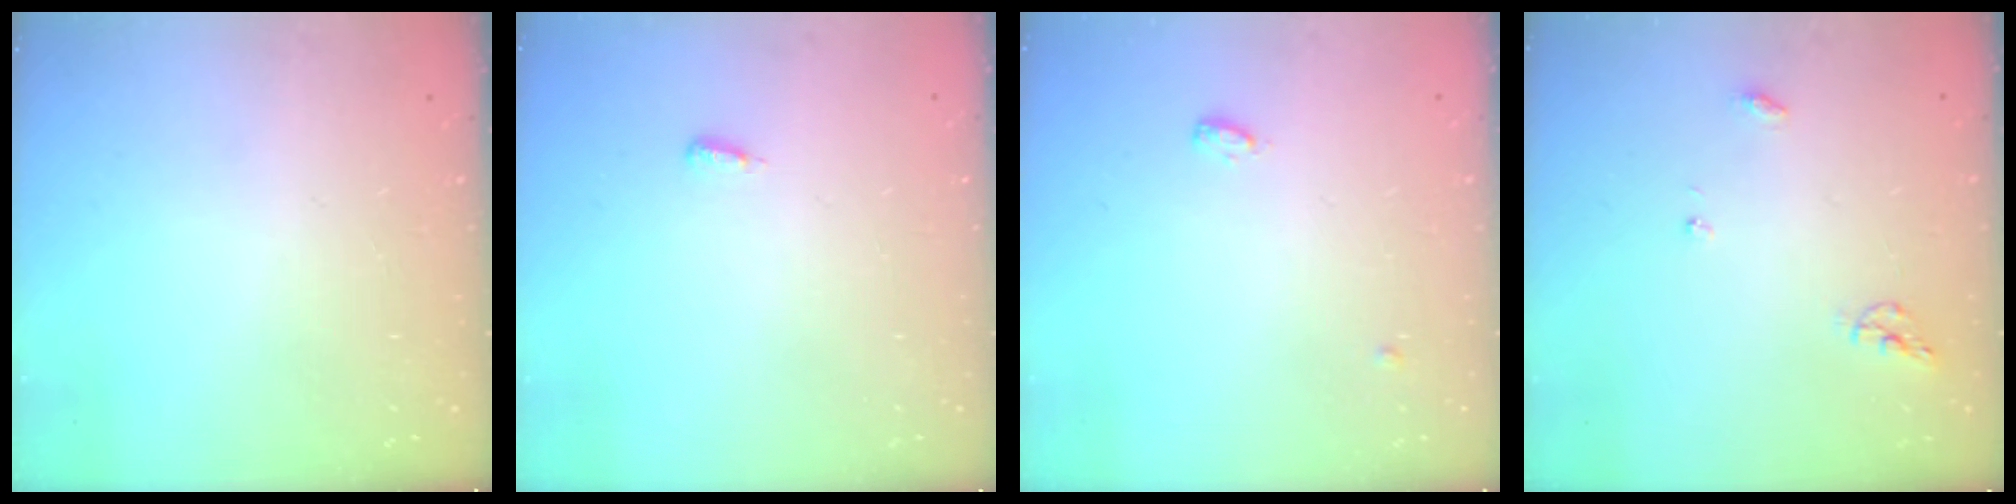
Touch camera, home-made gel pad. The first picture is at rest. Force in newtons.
{"total": 3.6, "press": 2.7, "slide": 2.5}
{"total": 7.9, "press": 4.2, "slide": 6.7}
{"total": 5.9, "press": 5.9, "slide": 0.6}